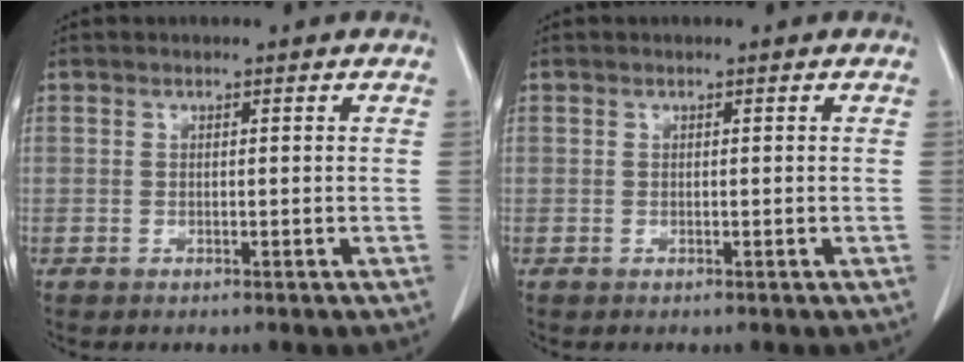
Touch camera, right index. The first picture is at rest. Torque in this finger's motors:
{"motor_torque": [0.00, 0.00, 0.00, 0.00]}